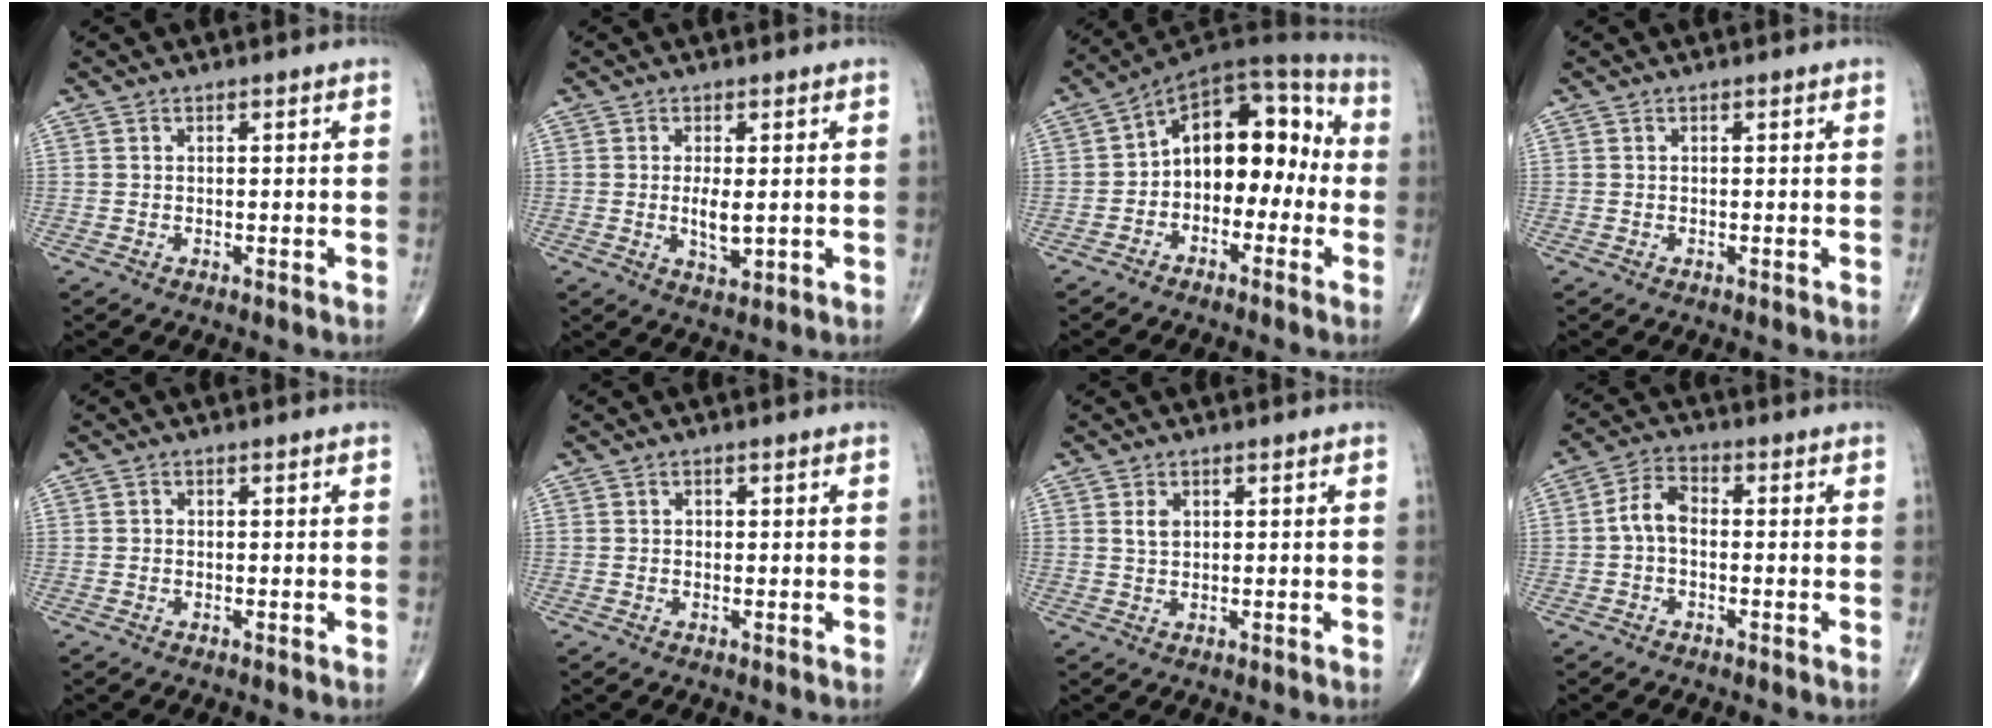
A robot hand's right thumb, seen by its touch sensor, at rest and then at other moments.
{"total": 4.0, "force": [0.0, 1.5, 3.7], "torque": [-0.066, -0.010, 0.004]}
{"total": 14.2, "force": [-1.5, 9.2, 10.7], "torque": [-0.109, 0.051, -0.040]}
{"total": 0.0}
{"total": 0.0}
{"total": 0.6, "force": [0.1, 0.5, 0.3], "torque": [0.001, 0.001, 0.000]}
{"total": 1.9, "force": [0.7, 1.2, 1.3], "torque": [-0.022, -0.001, 0.016]}
{"total": 5.3, "force": [-0.6, 3.2, 4.1], "torque": [-0.072, 0.019, -0.022]}